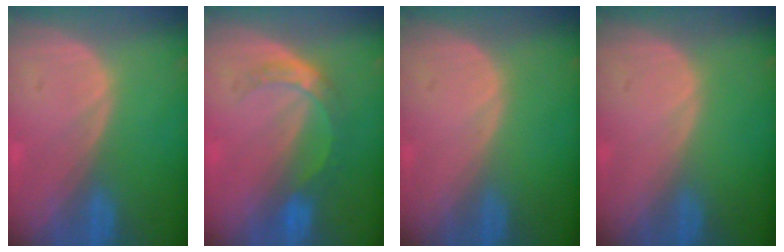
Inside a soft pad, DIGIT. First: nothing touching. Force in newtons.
{"total": 5.4, "press": 4.8, "slide": 2.5}
{"total": 0.0}
{"total": 0.0}